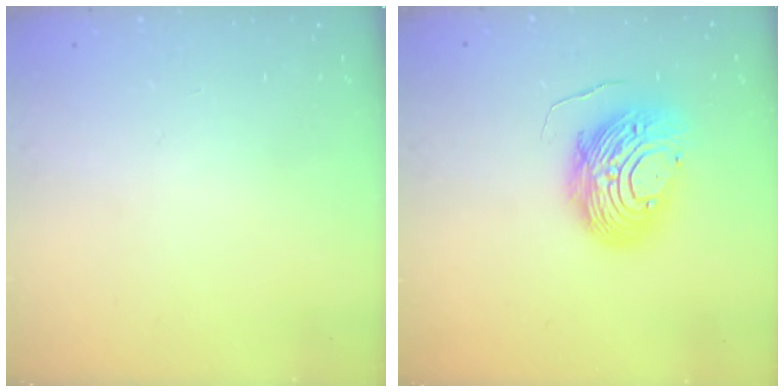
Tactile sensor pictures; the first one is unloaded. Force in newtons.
{"total": 12.8, "press": 12.7, "slide": 1.1}